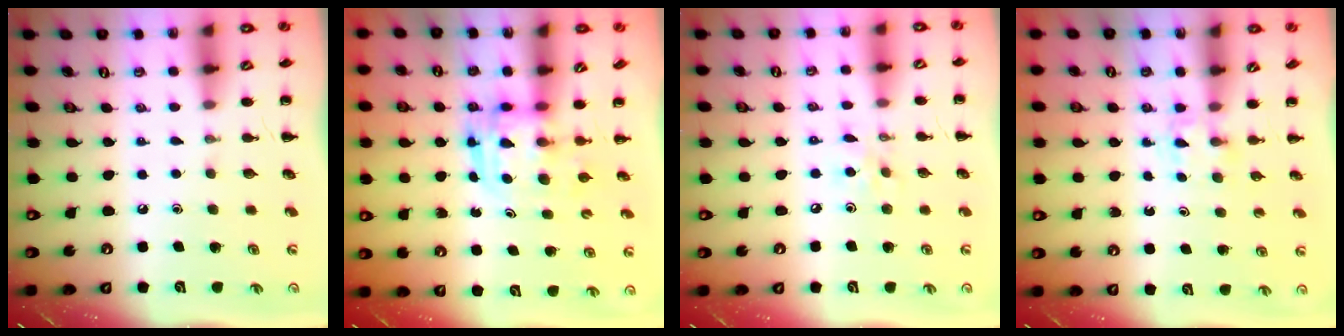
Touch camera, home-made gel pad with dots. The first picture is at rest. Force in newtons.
{"total": 3.0, "press": 3.0, "slide": 0.3}
{"total": 3.9, "press": 3.8, "slide": 0.8}
{"total": 2.4, "press": 2.3, "slide": 0.9}